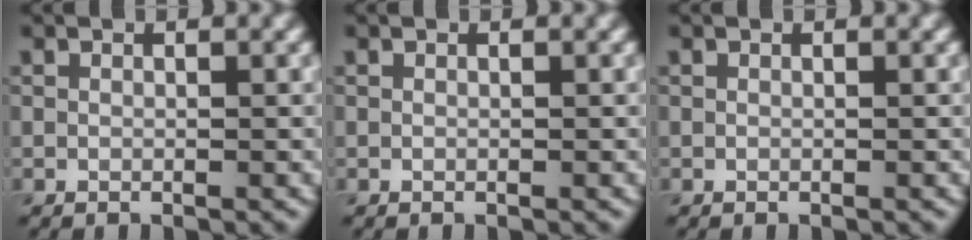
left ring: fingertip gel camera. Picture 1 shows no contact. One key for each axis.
{"total": 0.0}
{"total": 0.0}